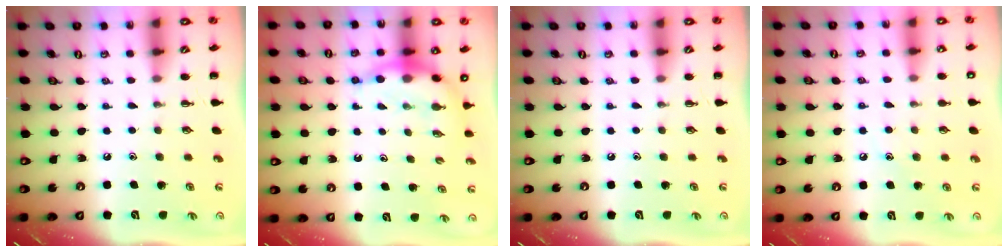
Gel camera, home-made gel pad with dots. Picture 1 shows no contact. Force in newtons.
{"total": 7.7, "press": 7.6, "slide": 0.9}
{"total": 0.0}
{"total": 7.8, "press": 7.5, "slide": 2.0}